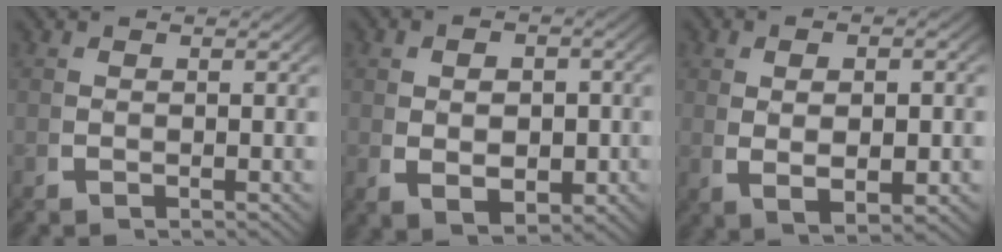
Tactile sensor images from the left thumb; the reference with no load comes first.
{"total": 5.0, "force": [-0.4, 3.5, 3.6], "torque": [-0.065, -0.024, 0.009]}
{"total": 4.8, "force": [0.0, 2.4, 4.1], "torque": [-0.083, -0.014, 0.015]}